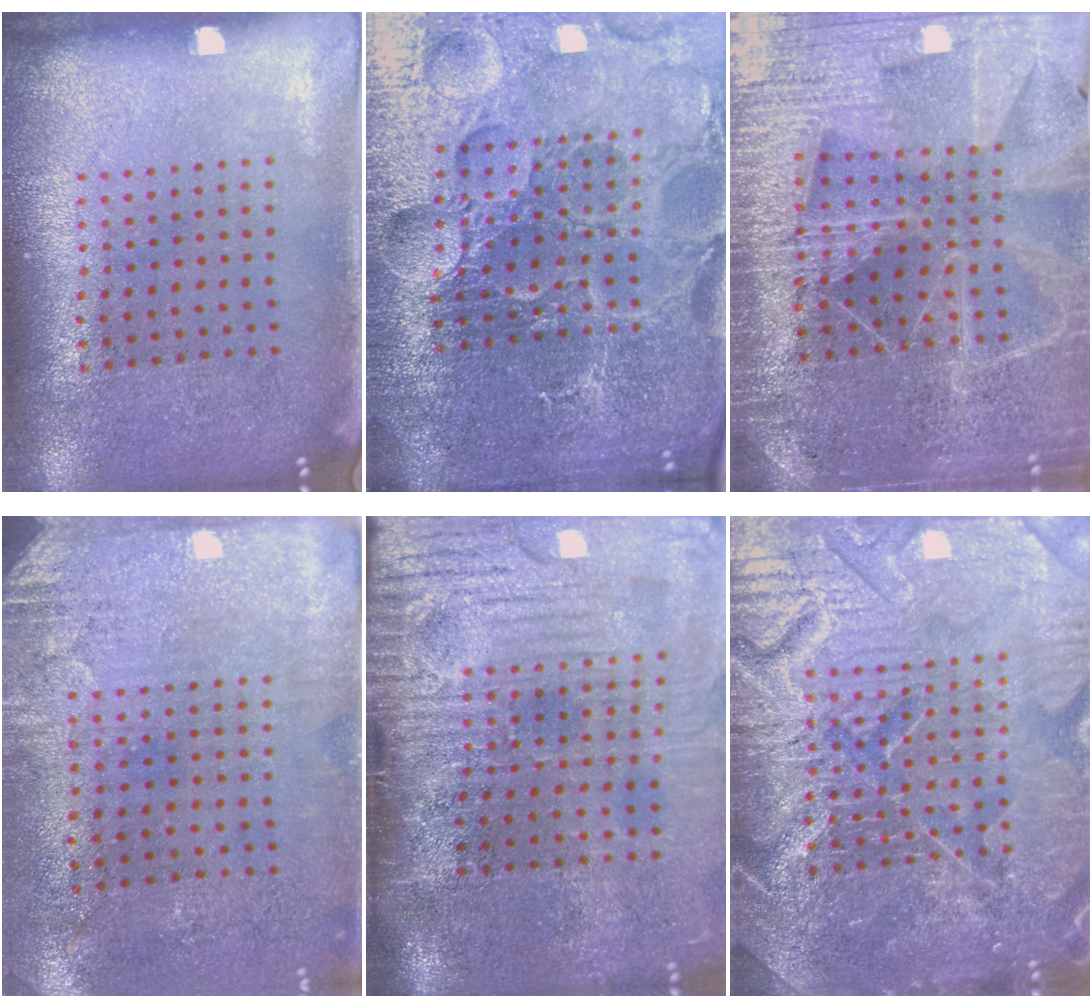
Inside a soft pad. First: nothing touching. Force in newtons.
{"total": 6.5, "press": 5.8, "slide": 3.0}
{"total": 5.0, "press": 4.6, "slide": 2.1}
{"total": 2.9, "press": 2.4, "slide": 1.6}
{"total": 4.6, "press": 4.0, "slide": 2.4}
{"total": 7.7, "press": 7.7, "slide": 0.9}